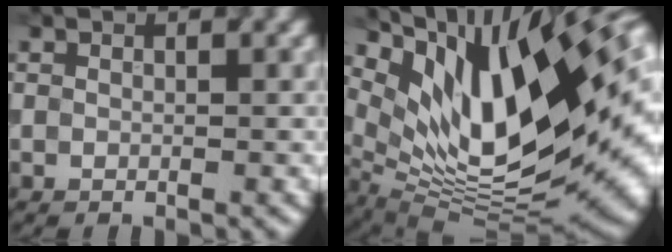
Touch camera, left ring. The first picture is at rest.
{"total": 17.5, "force": [7.0, 6.8, 14.5], "torque": [-0.245, 0.016, 0.123]}